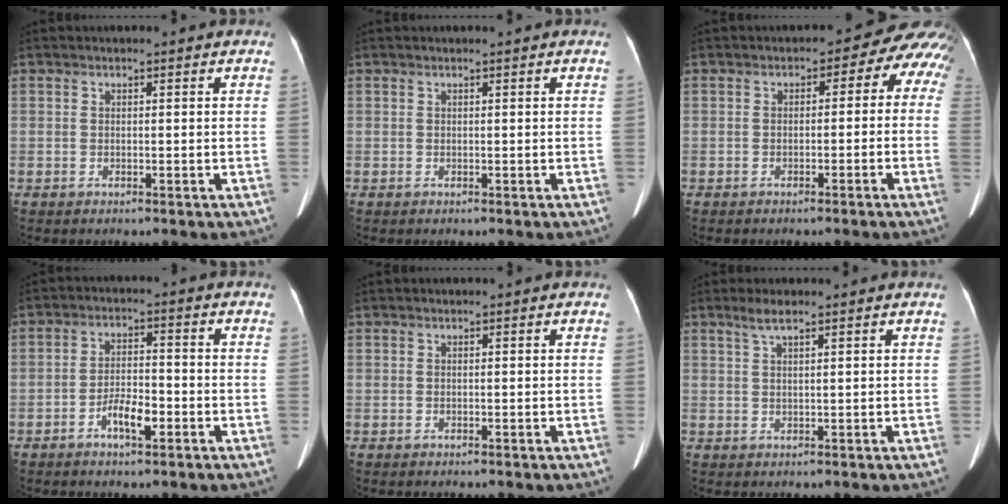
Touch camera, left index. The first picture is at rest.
{"total": 0.0}
{"total": 6.5, "force": [-0.1, 4.5, 4.7], "torque": [-0.043, 0.043, -0.008]}
{"total": 5.0, "force": [-2.5, 1.6, 4.0], "torque": [-0.075, 0.007, -0.045]}
{"total": 0.0}
{"total": 2.4, "force": [1.7, 0.1, 1.7], "torque": [-0.042, 0.008, 0.037]}